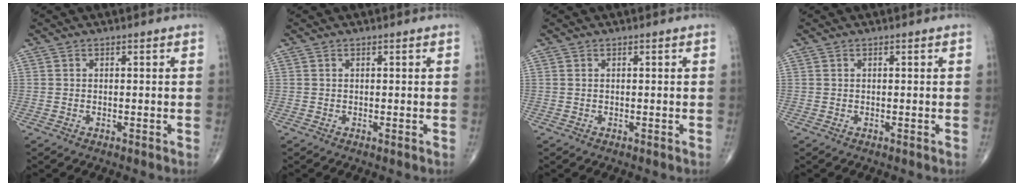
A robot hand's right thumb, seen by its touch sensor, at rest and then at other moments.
{"total": 0.0}
{"total": 0.0}
{"total": 0.0}